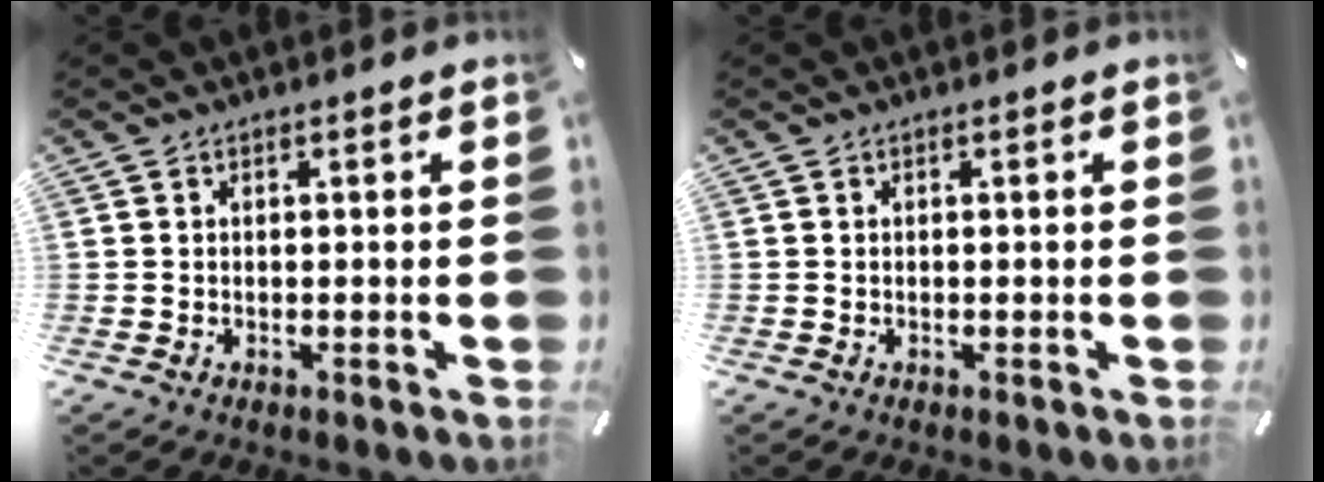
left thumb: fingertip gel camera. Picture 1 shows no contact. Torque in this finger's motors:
{"motor_torque": [0.00, 0.00, 0.03, -0.03, 0.00]}